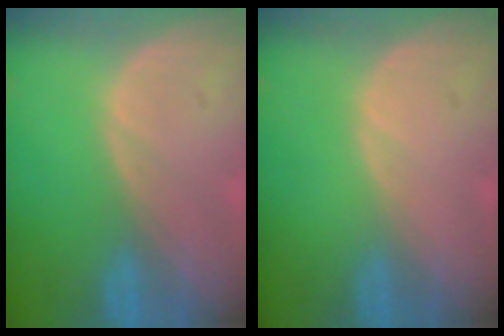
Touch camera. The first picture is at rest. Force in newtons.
{"total": 0.0}